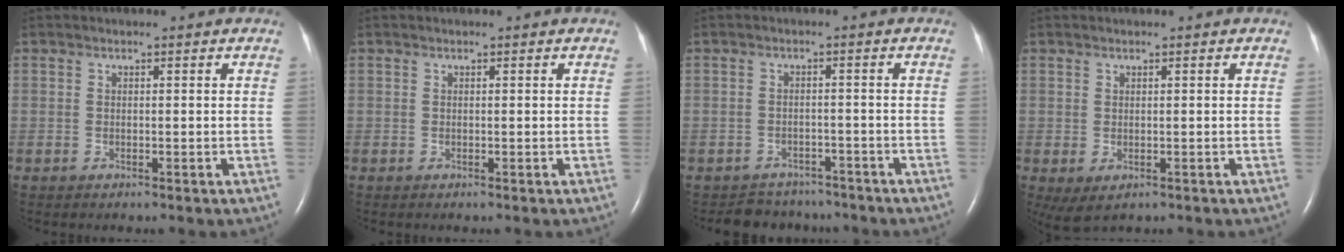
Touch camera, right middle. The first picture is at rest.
{"total": 0.0}
{"total": 5.5, "force": [-4.9, 2.5, -0.4], "torque": [0.004, 0.013, -0.066]}
{"total": 3.3, "force": [-1.3, 1.8, 2.5], "torque": [-0.042, -0.012, -0.010]}